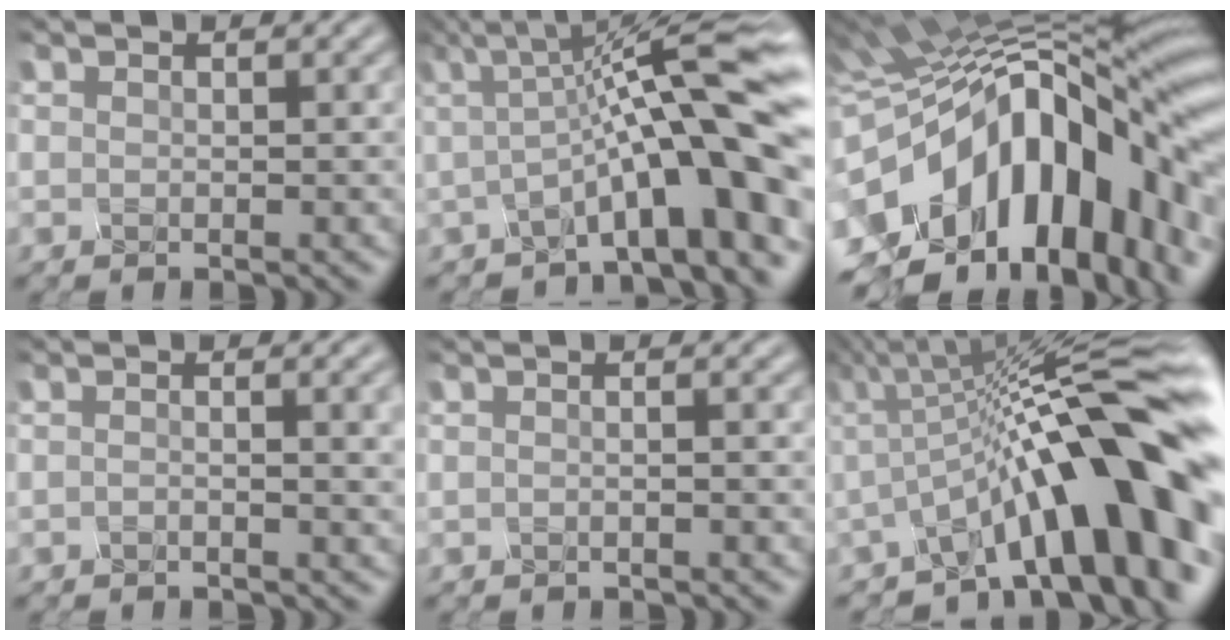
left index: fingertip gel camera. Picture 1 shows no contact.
{"total": 11.1, "force": [-0.9, 1.9, 10.9], "torque": [-0.139, 0.027, -0.026]}
{"total": 19.3, "force": [-3.1, 10.1, 16.1], "torque": [-0.264, -0.002, -0.063]}
{"total": 4.7, "force": [0.5, 2.1, 4.2], "torque": [-0.031, 0.022, -0.024]}
{"total": 2.5, "force": [0.7, 1.4, 1.9], "torque": [-0.016, 0.015, -0.014]}
{"total": 14.5, "force": [-3.2, 3.7, 13.7], "torque": [-0.165, 0.025, -0.064]}